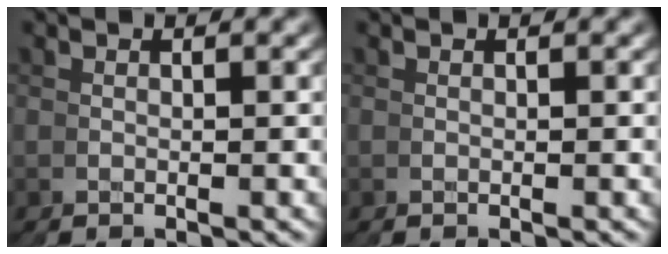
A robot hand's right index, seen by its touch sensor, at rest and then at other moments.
{"total": 0.0}